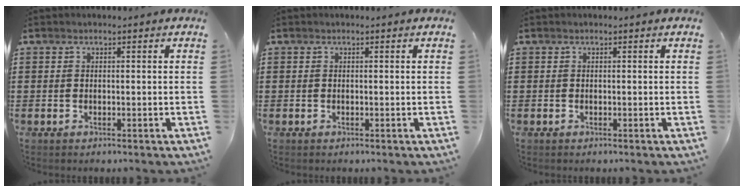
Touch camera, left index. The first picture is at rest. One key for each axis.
{"total": 0.0}
{"total": 0.0}